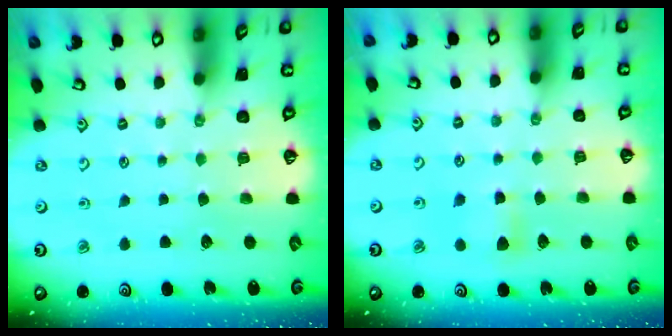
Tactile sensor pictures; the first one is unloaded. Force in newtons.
{"total": 5.2, "press": 5.2, "slide": 0.6}